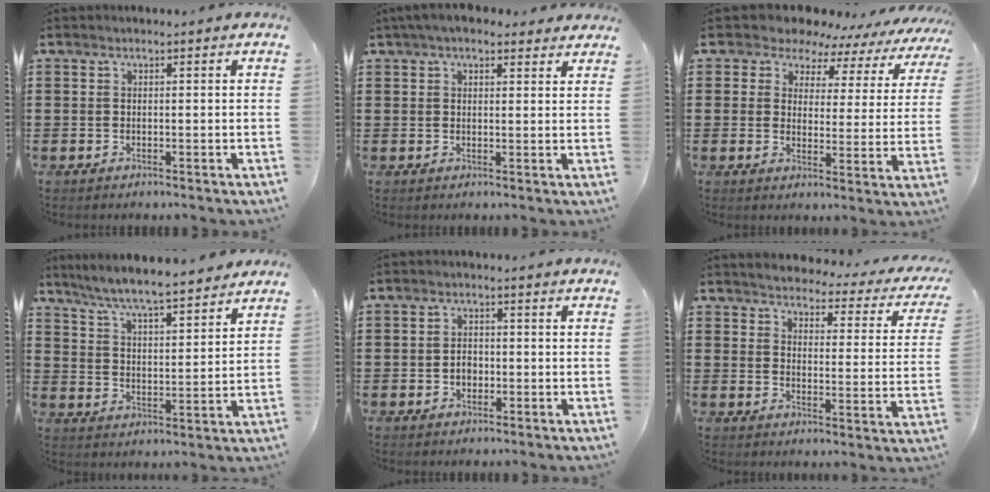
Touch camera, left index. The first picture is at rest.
{"total": 4.1, "force": [3.4, 1.2, 2.0], "torque": [-0.048, 0.000, 0.063]}
{"total": 5.9, "force": [5.2, 2.4, 1.1], "torque": [-0.055, -0.028, 0.089]}
{"total": 6.4, "force": [5.9, 0.1, 2.4], "torque": [-0.071, -0.030, 0.103]}
{"total": 2.1, "force": [-0.5, 1.6, 1.3], "torque": [-0.029, 0.003, -0.011]}
{"total": 2.9, "force": [2.8, 0.0, 0.6], "torque": [-0.034, -0.025, 0.040]}